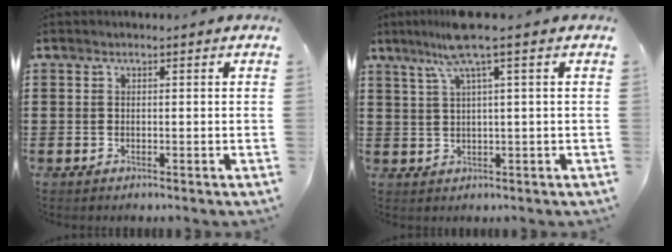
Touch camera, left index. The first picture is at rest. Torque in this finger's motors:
{"motor_torque": [1.09, -1.05, 0.60, 0.18]}